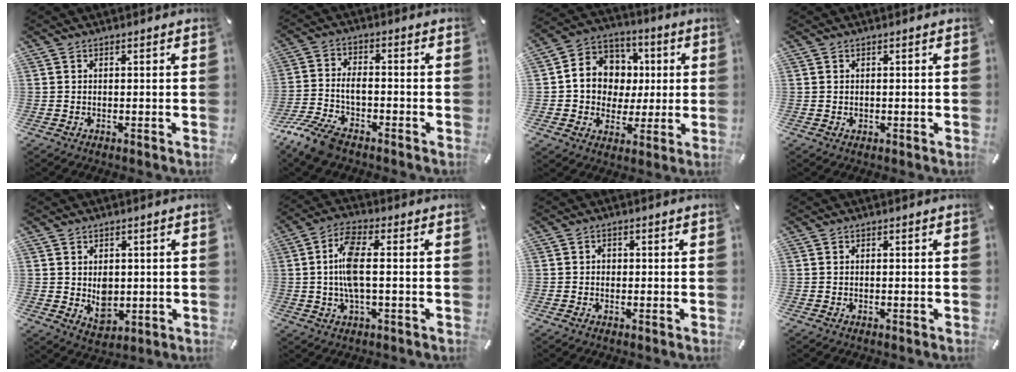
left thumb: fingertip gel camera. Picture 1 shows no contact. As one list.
[{"total": 8.3, "force": [-4.6, 4.2, 5.4], "torque": [-0.131, 0.009, -0.091]}, {"total": 11.3, "force": [-0.1, 11.0, 2.6], "torque": [-0.052, 0.008, 0.006]}, {"total": 0.6, "force": [0.1, 0.6, 0.2], "torque": [-0.005, 0.003, 0.001]}, {"total": 5.5, "force": [0.5, 4.5, 3.1], "torque": [-0.029, -0.005, 0.011]}, {"total": 9.1, "force": [-0.1, 3.4, 8.5], "torque": [-0.180, -0.003, -0.004]}, {"total": 1.2, "force": [-0.4, 1.0, 0.6], "torque": [-0.004, 0.001, -0.011]}, {"total": 0.0}]